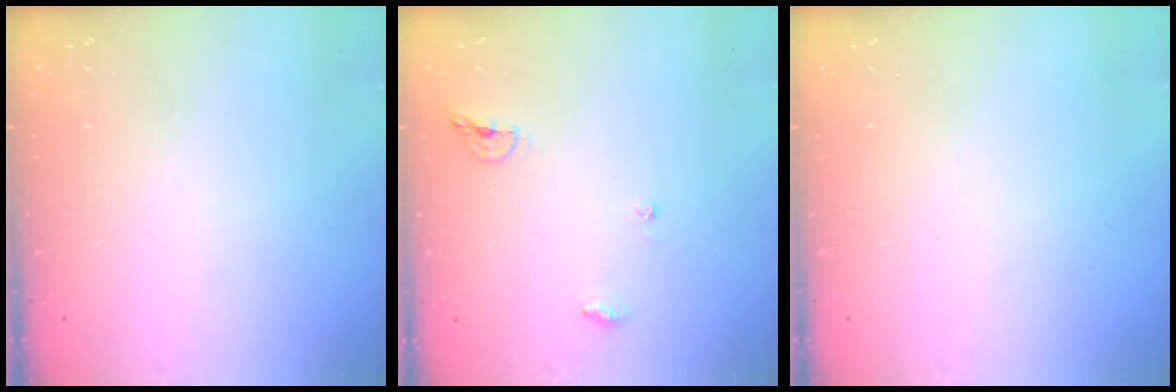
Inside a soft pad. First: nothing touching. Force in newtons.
{"total": 6.8, "press": 6.7, "slide": 0.6}
{"total": 0.0}